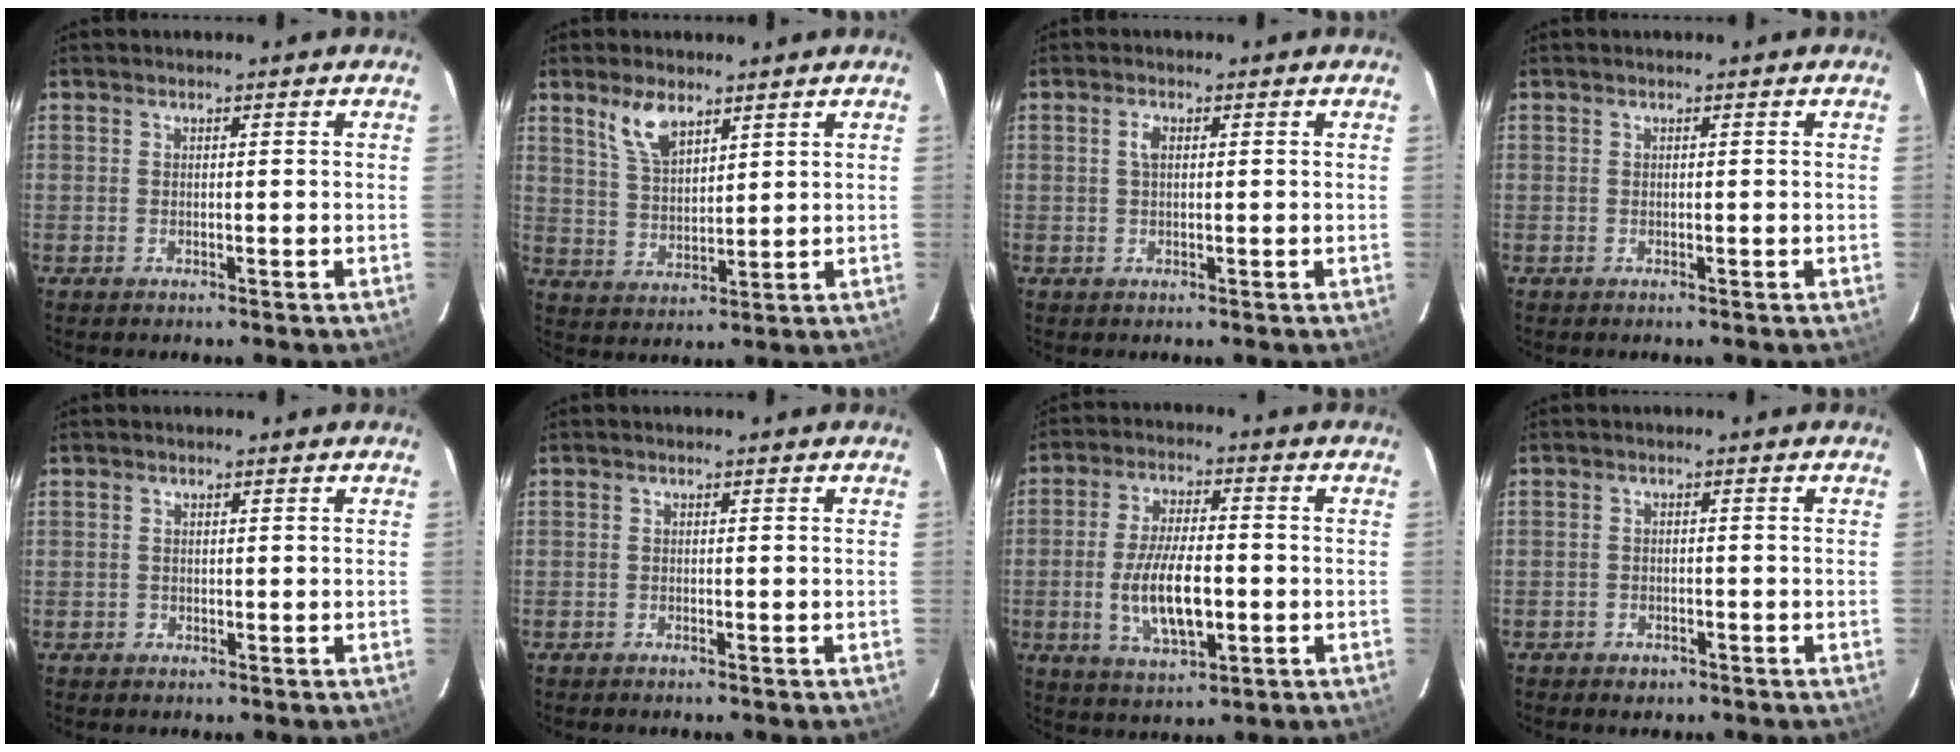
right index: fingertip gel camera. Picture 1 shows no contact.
{"total": 7.1, "force": [4.7, 3.0, 4.4], "torque": [-0.083, 0.006, 0.099]}
{"total": 1.7, "force": [0.4, 0.9, 1.4], "torque": [-0.029, 0.005, 0.006]}
{"total": 0.0}
{"total": 1.0, "force": [-0.1, 1.0, -0.1], "torque": [0.002, 0.003, -0.001]}
{"total": 0.0}
{"total": 10.3, "force": [-2.0, 4.3, 9.2], "torque": [-0.178, -0.008, -0.029]}
{"total": 2.3, "force": [-1.5, 1.7, 0.5], "torque": [-0.015, 0.002, -0.020]}